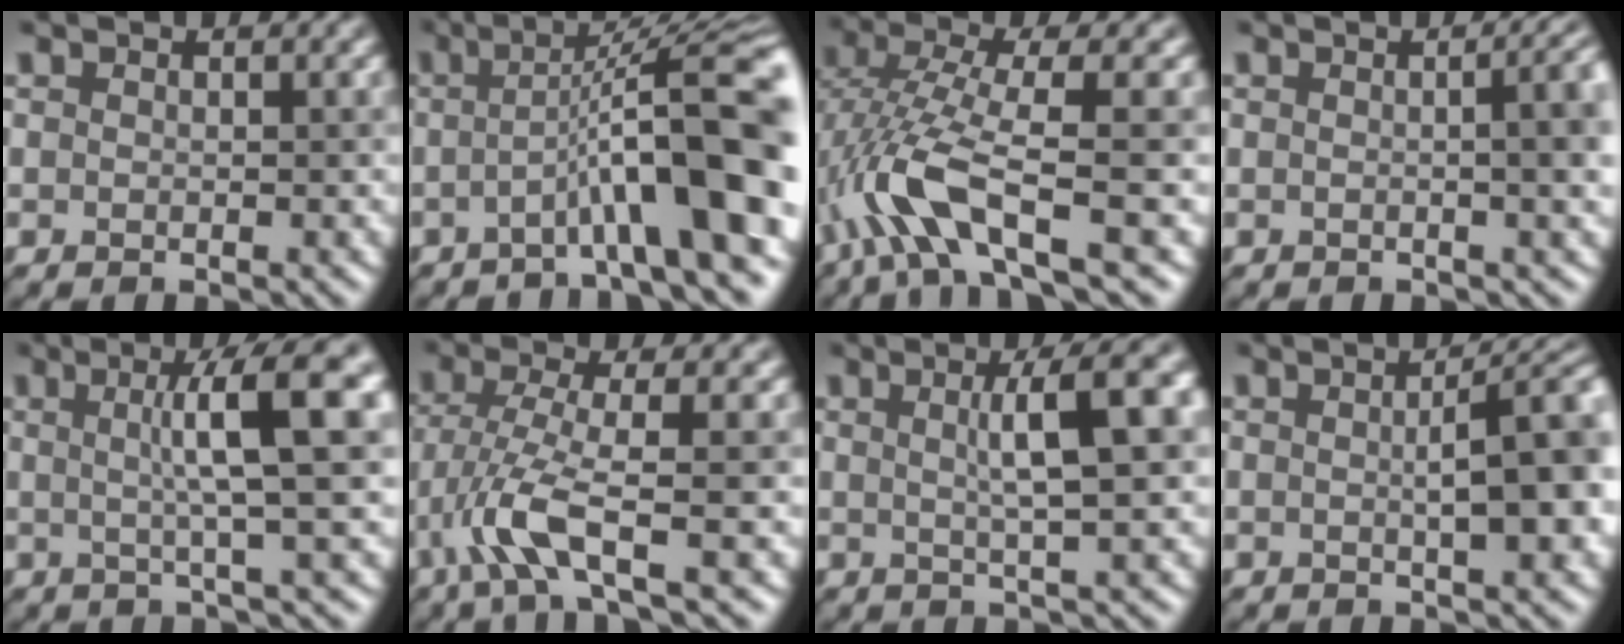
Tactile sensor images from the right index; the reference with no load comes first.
{"total": 10.4, "force": [-1.8, 1.5, 10.1], "torque": [-0.126, 0.025, -0.036]}
{"total": 6.6, "force": [-2.0, 1.5, 6.1], "torque": [-0.128, 0.004, -0.041]}
{"total": 7.4, "force": [0.5, 3.4, 6.5], "torque": [-0.014, 0.029, -0.003]}
{"total": 8.0, "force": [1.7, 1.1, 7.7], "torque": [-0.094, 0.018, 0.027]}
{"total": 4.5, "force": [-2.1, 0.5, 4.0], "torque": [-0.088, -0.001, -0.044]}
{"total": 6.4, "force": [1.4, 1.2, 6.2], "torque": [-0.070, 0.016, 0.022]}
{"total": 7.3, "force": [0.8, 2.0, 7.0], "torque": [-0.051, 0.022, 0.004]}